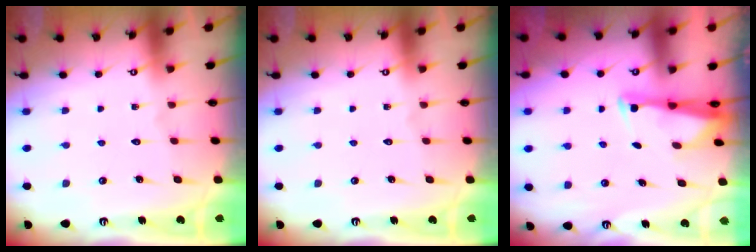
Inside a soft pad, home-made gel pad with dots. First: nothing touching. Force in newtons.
{"total": 0.0}
{"total": 2.7, "press": 2.7, "slide": 0.6}